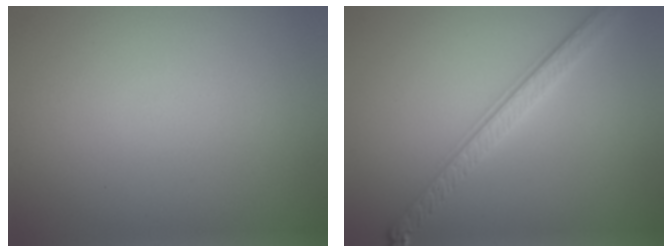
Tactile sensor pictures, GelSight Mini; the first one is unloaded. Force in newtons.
{"total": 3.3, "press": 2.9, "slide": 1.5}